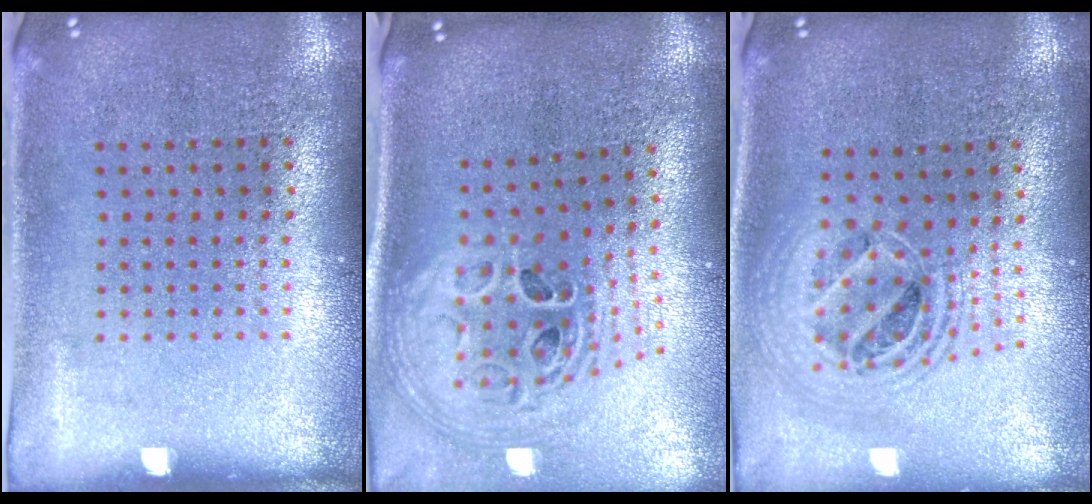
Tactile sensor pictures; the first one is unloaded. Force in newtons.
{"total": 2.4, "press": 1.7, "slide": 1.7}
{"total": 2.0, "press": 1.6, "slide": 1.2}